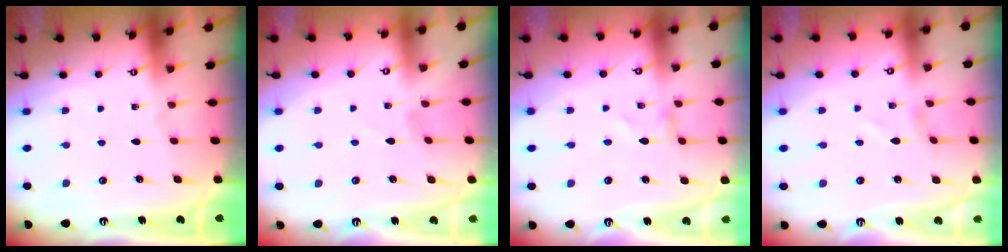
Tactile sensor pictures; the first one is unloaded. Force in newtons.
{"total": 1.1, "press": 1.1, "slide": 0.1}
{"total": 0.5, "press": 0.5, "slide": 0.1}
{"total": 1.5, "press": 1.5, "slide": 0.1}